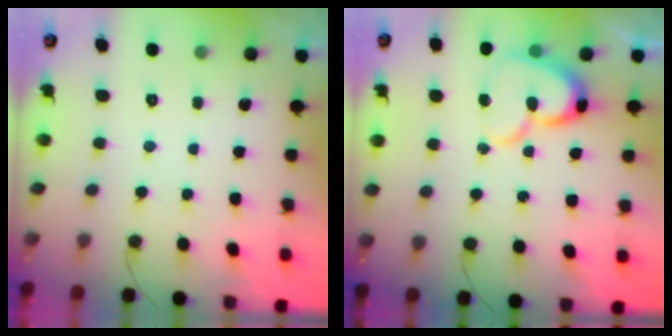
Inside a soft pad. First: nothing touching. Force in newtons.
{"total": 14.7, "press": 14.6, "slide": 1.4}